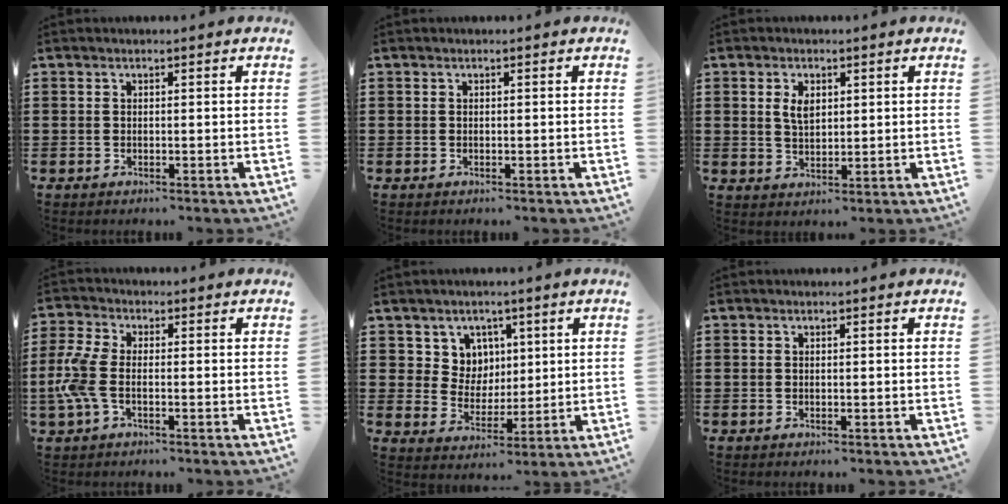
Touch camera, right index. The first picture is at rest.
{"total": 0.0}
{"total": 3.2, "force": [1.0, 1.8, 2.4], "torque": [-0.053, 0.007, 0.017]}
{"total": 5.8, "force": [-1.4, 2.7, 4.9], "torque": [-0.127, -0.008, -0.033]}
{"total": 6.1, "force": [3.0, 5.2, 0.8], "torque": [-0.048, 0.007, 0.056]}
{"total": 0.0}